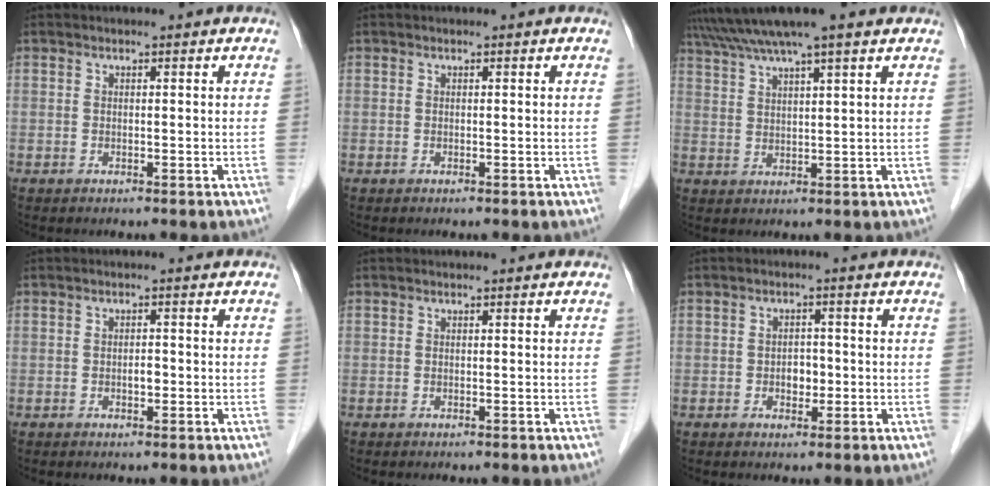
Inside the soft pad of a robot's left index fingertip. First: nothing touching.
{"total": 0.0}
{"total": 9.2, "force": [7.6, -0.6, 5.2], "torque": [-0.096, 0.036, 0.119]}
{"total": 1.3, "force": [-0.4, 0.6, 1.1], "torque": [-0.018, 0.002, -0.006]}
{"total": 0.0}
{"total": 2.5, "force": [-0.5, 1.7, 1.8], "torque": [-0.025, 0.006, -0.005]}